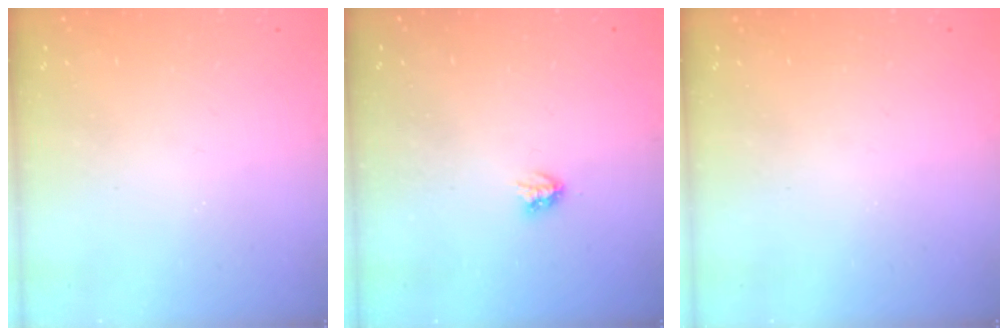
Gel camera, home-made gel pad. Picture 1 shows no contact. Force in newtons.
{"total": 2.9, "press": 2.8, "slide": 0.4}
{"total": 0.0}